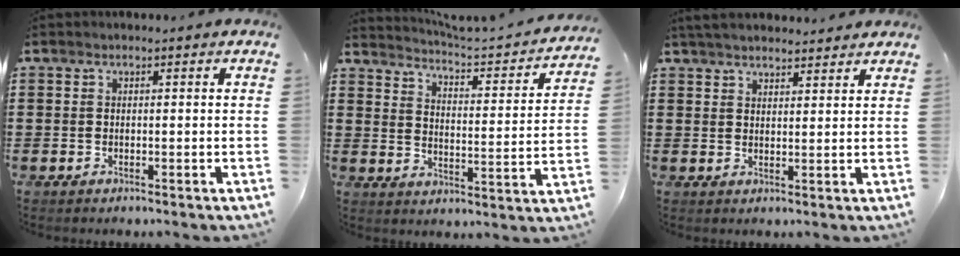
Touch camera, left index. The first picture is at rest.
{"total": 2.8, "force": [2.8, -0.4, 0.6], "torque": [-0.032, -0.030, 0.036]}
{"total": 3.5, "force": [3.4, 0.3, 0.6], "torque": [-0.020, -0.004, 0.065]}